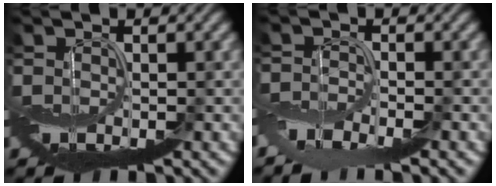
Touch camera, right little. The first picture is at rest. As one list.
[{"total": 3.3, "force": [-2.6, 1.0, 1.8], "torque": [-0.028, -0.005, -0.053]}]